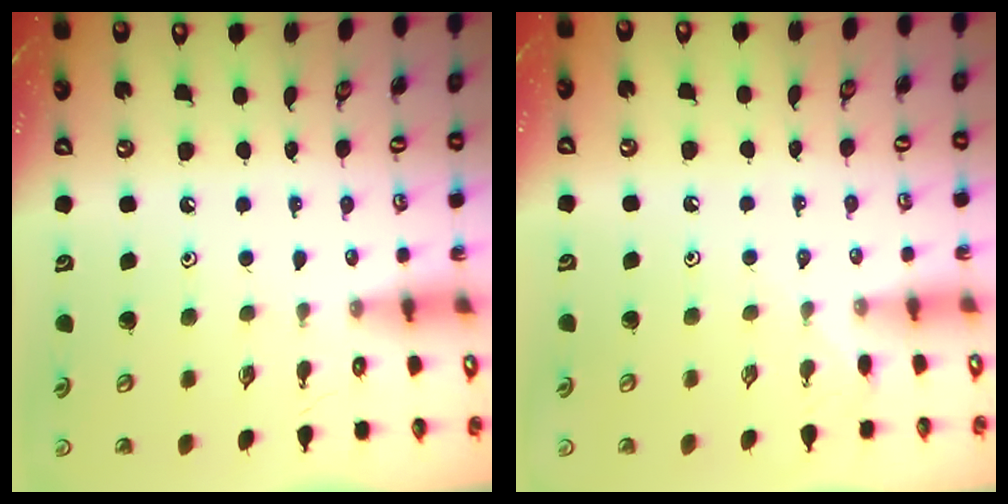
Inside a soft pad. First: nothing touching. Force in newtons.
{"total": 3.6, "press": 3.5, "slide": 0.6}